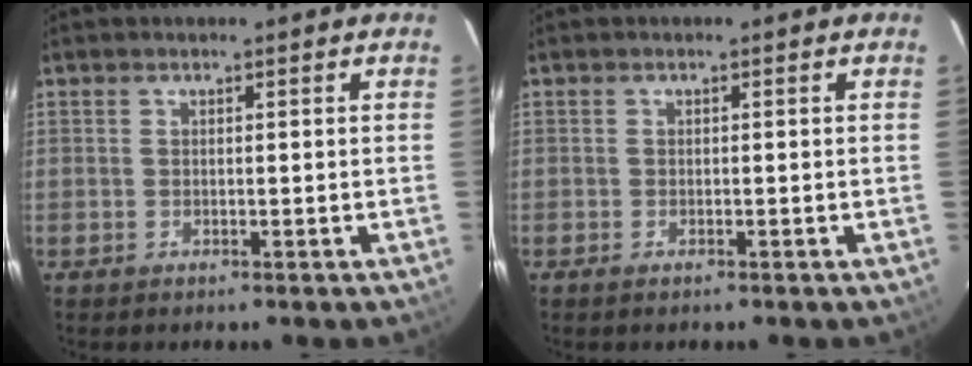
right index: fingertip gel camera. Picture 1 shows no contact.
{"total": 0.8, "force": [-0.6, 0.2, 0.4], "torque": [-0.009, -0.001, -0.012]}